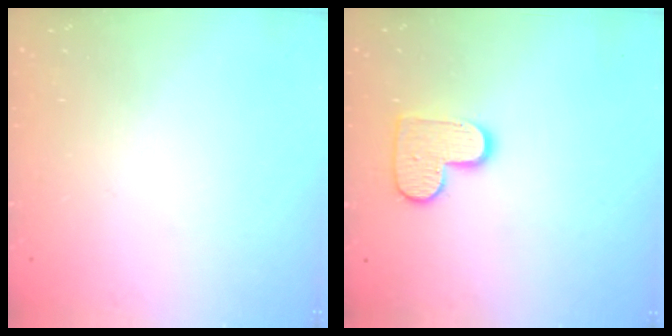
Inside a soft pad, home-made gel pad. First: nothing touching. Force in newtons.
{"total": 10.6, "press": 10.6, "slide": 0.7}